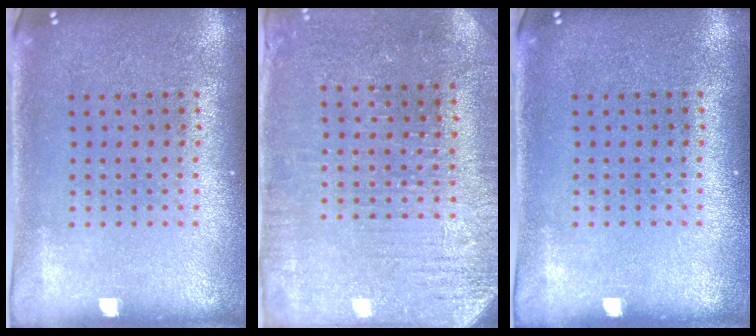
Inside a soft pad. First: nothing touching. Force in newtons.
{"total": 2.9, "press": 2.8, "slide": 0.7}
{"total": 0.0}